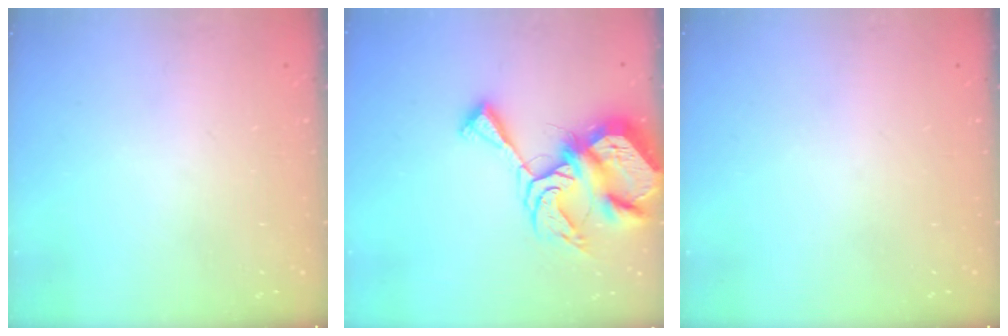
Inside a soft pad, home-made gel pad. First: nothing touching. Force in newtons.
{"total": 14.2, "press": 14.1, "slide": 1.6}
{"total": 0.0}